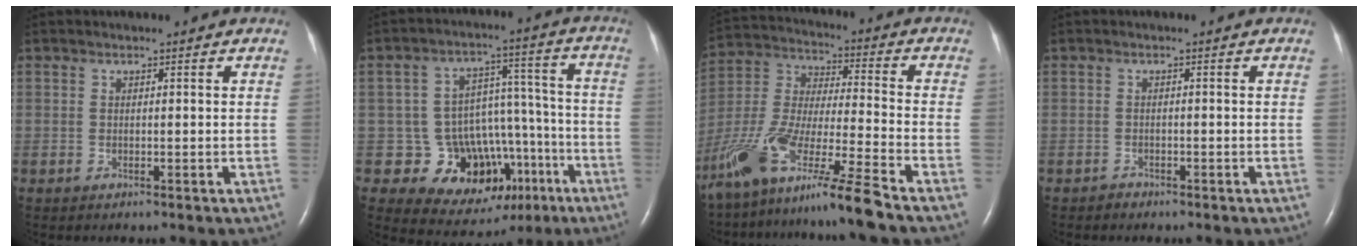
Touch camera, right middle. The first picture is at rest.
{"total": 13.6, "force": [-6.6, 10.6, 5.3], "torque": [-0.042, 0.077, -0.080]}
{"total": 17.8, "force": [-13.3, -0.7, 11.8], "torque": [-0.266, -0.038, -0.251]}
{"total": 0.9, "force": [-0.8, 0.4, -0.1], "torque": [0.000, 0.001, -0.017]}